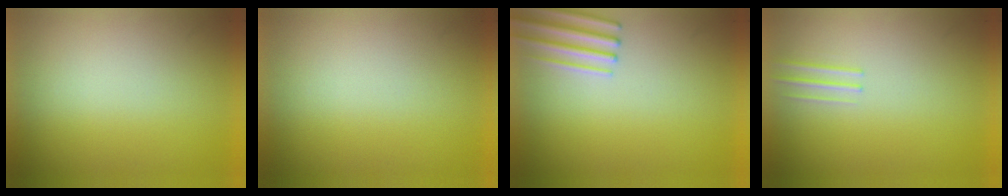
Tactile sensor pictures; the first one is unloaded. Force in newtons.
{"total": 0.0}
{"total": 2.5}
{"total": 1.1}